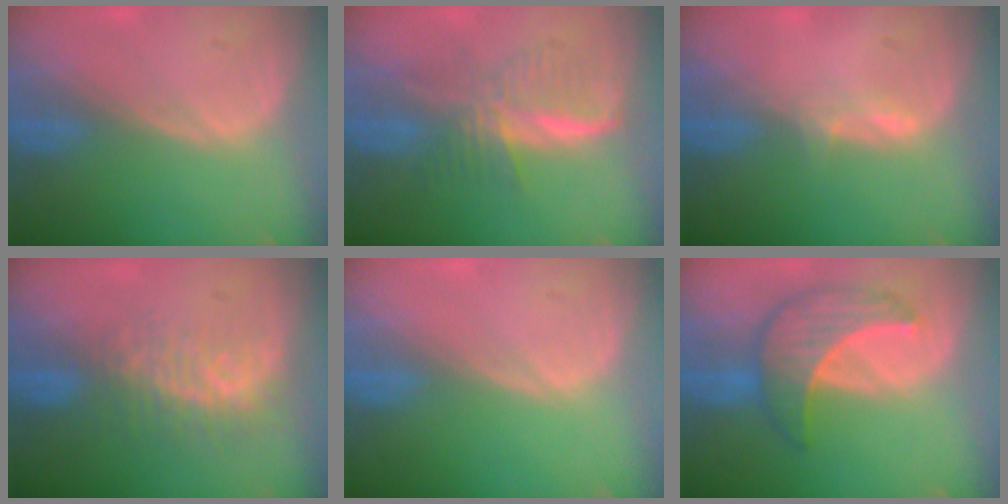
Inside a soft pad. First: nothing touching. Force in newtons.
{"total": 6.1, "press": 6.1, "slide": 0.2}
{"total": 1.6, "press": 1.5, "slide": 0.6}
{"total": 8.1, "press": 7.0, "slide": 4.2}
{"total": 0.0}
{"total": 7.3, "press": 7.3, "slide": 0.2}